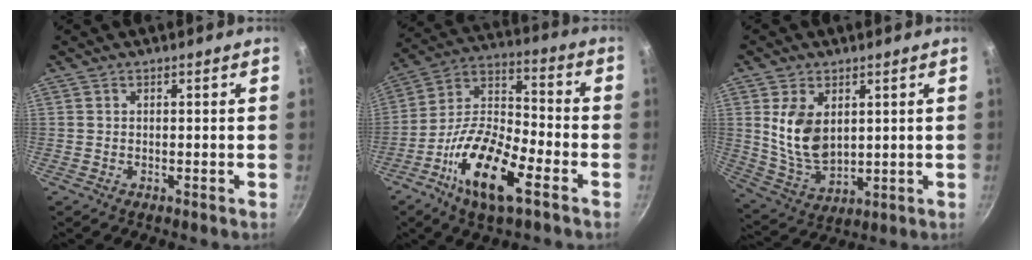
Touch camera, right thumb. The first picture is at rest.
{"total": 17.7, "force": [-8.3, 6.6, 14.1], "torque": [-0.258, 0.045, -0.170]}
{"total": 11.0, "force": [2.7, 7.0, 8.1], "torque": [-0.141, -0.027, 0.068]}